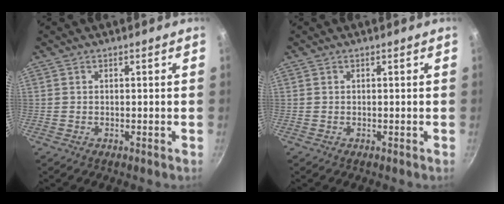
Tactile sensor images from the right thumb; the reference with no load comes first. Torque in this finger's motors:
{"motor_torque": [-0.01, 0.01, -0.38, 0.38, 0.00]}